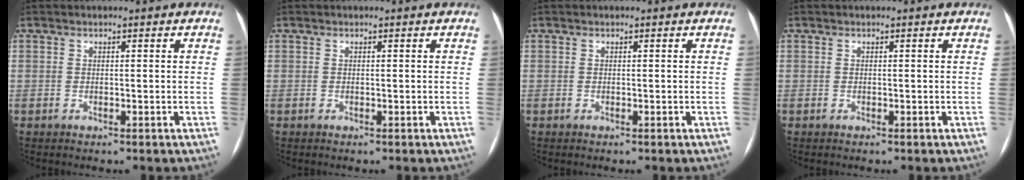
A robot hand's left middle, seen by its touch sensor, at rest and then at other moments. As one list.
[{"total": 0.0}, {"total": 0.0}, {"total": 0.0}]